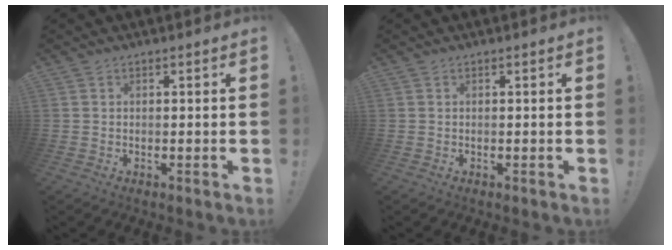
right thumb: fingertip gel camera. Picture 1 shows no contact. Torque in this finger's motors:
{"motor_torque": [0.00, 0.00, 0.00, 0.00, 0.00]}